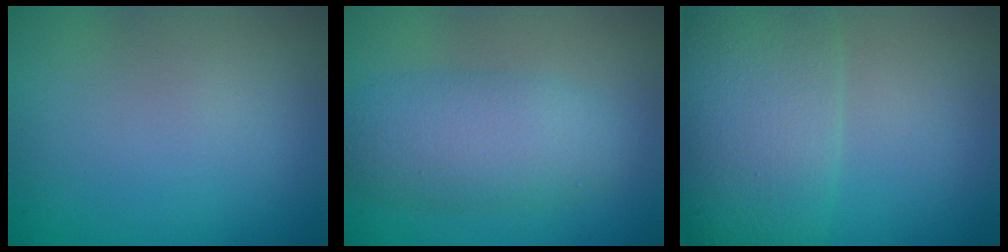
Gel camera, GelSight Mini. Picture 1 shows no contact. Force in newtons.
{"total": 4.9, "press": 4.9, "slide": 0.2}
{"total": 9.8, "press": 9.8, "slide": 0.5}